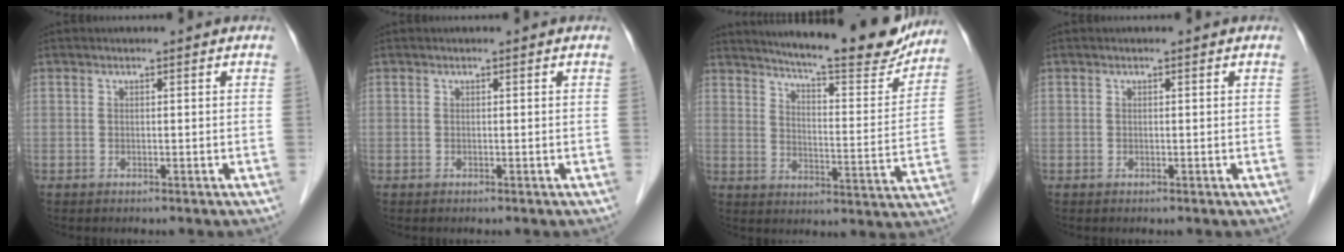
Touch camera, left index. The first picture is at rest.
{"total": 0.0}
{"total": 19.3, "force": [17.5, 1.9, 7.9], "torque": [-0.115, -0.047, 0.226]}
{"total": 0.0}